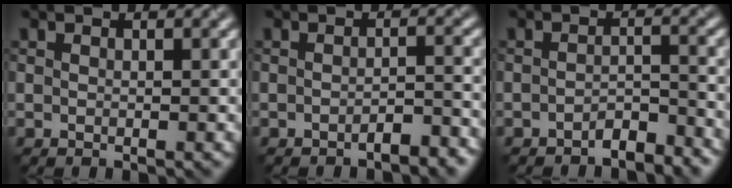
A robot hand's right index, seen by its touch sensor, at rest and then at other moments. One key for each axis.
{"total": 2.2, "fx": -1.6, "fy": 0.6, "fz": 1.4, "tx": -0.019, "ty": 0.006, "tz": -0.026}
{"total": 2.5, "fx": -2.1, "fy": 0.7, "fz": 1.1, "tx": -0.016, "ty": 0.008, "tz": -0.038}